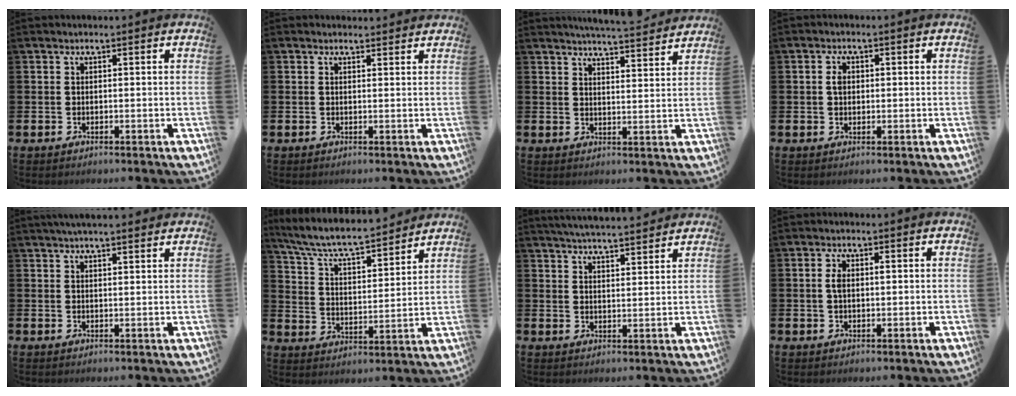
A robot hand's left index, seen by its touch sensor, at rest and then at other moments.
{"total": 1.0, "force": [0.9, 0.3, 0.1], "torque": [0.008, 0.001, 0.014]}
{"total": 5.2, "force": [5.2, -0.3, 0.7], "torque": [-0.016, -0.034, 0.090]}
{"total": 1.9, "force": [0.3, 1.5, 1.2], "torque": [-0.003, 0.002, -0.001]}
{"total": 2.8, "force": [2.6, 0.2, 1.0], "torque": [-0.022, -0.005, 0.048]}
{"total": 7.5, "force": [7.0, 0.8, 2.4], "torque": [-0.080, -0.054, 0.120]}
{"total": 4.8, "force": [4.7, 0.0, 0.5], "torque": [-0.018, -0.024, 0.085]}
{"total": 2.1, "force": [0.3, 1.2, 1.7], "torque": [-0.022, 0.003, 0.000]}